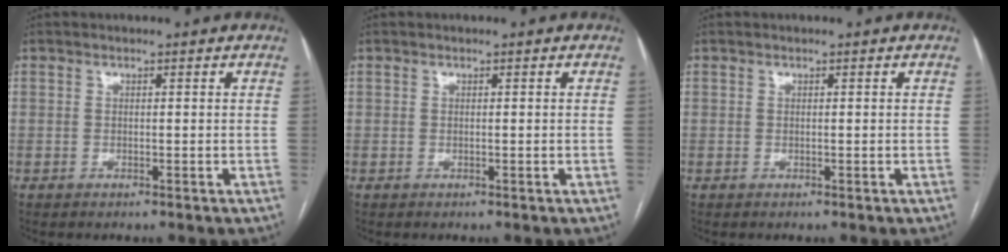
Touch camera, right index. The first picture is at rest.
{"total": 0.0}
{"total": 0.0}